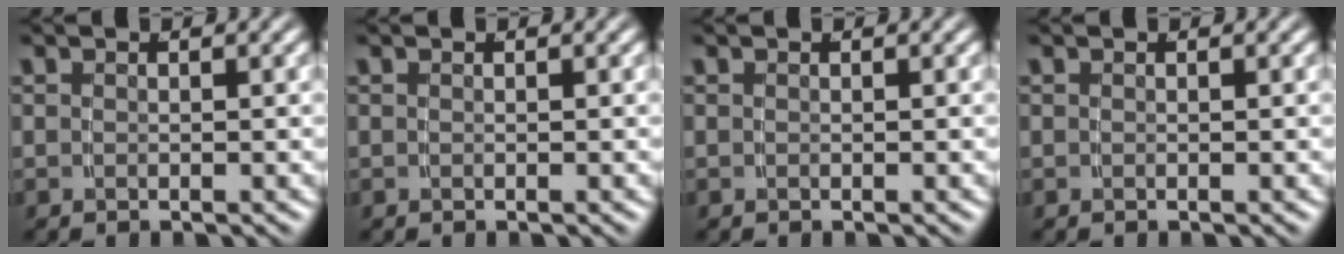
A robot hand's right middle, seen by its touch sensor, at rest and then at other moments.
{"total": 0.0}
{"total": 0.0}
{"total": 0.0}